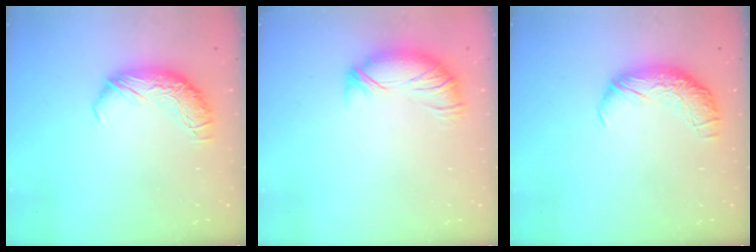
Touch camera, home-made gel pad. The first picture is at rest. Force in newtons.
{"total": 3.5, "press": 3.1, "slide": 1.7}
{"total": 2.4, "press": 0.9, "slide": 2.2}